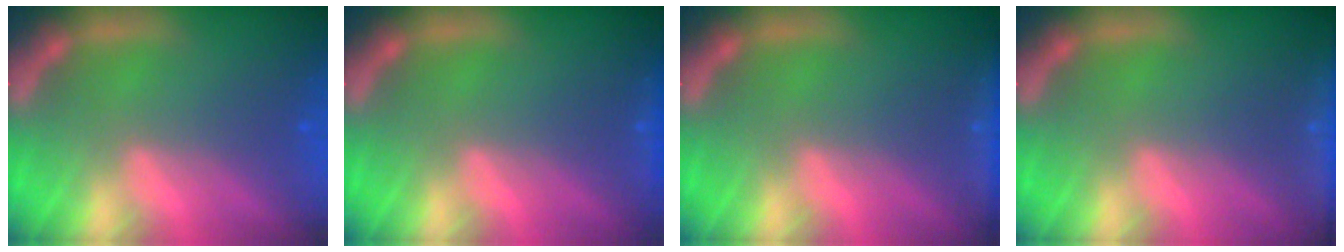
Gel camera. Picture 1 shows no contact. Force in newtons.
{"total": 0.9}
{"total": 2.4}
{"total": 4.4}